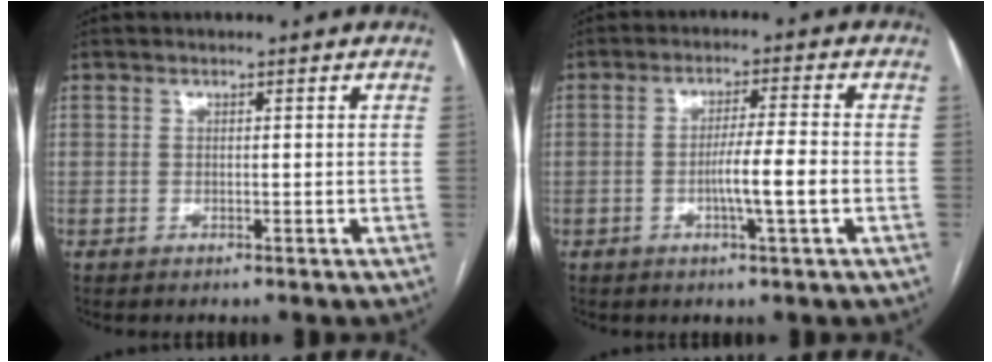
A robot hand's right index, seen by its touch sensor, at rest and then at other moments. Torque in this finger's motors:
{"motor_torque": [1.67, 0.22, 0.54, 0.12]}